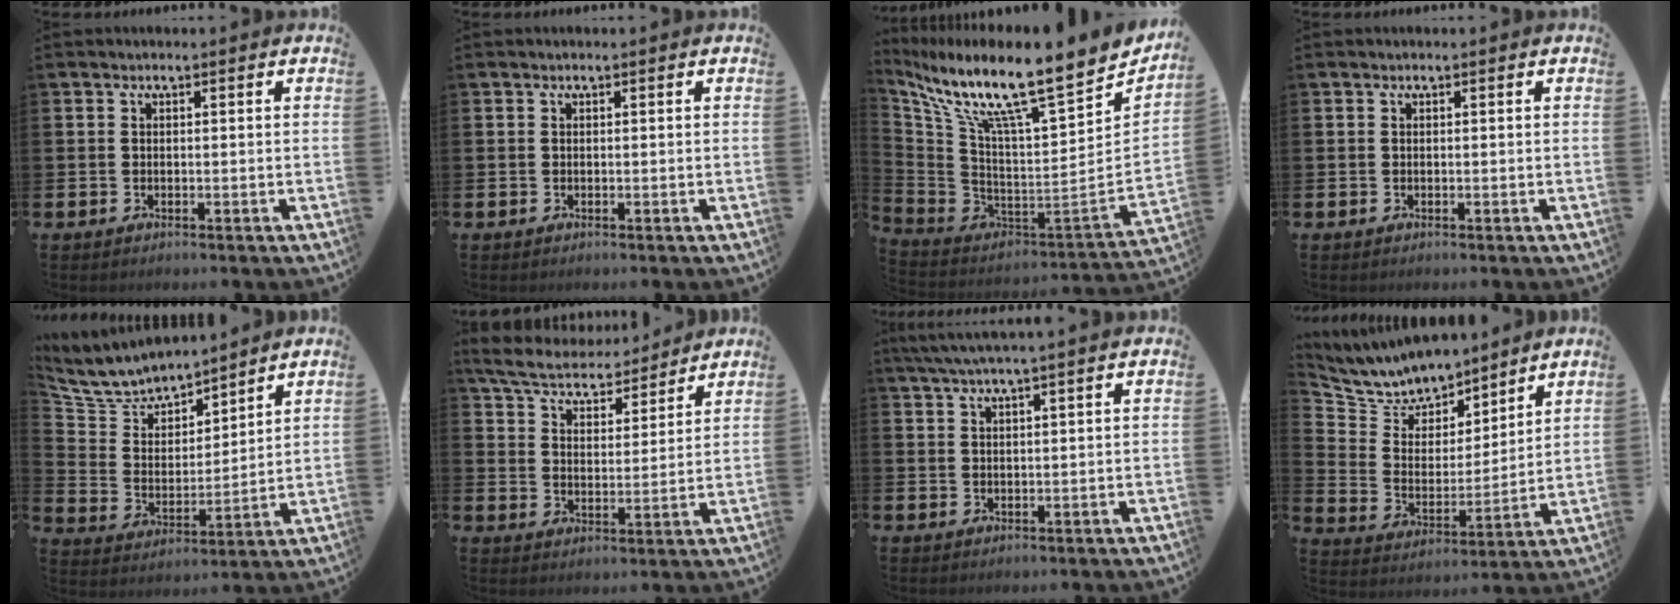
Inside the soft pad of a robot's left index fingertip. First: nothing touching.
{"total": 0.0}
{"total": 11.3, "force": [8.9, 1.9, 6.7], "torque": [-0.135, -0.090, 0.140]}
{"total": 0.0}
{"total": 7.1, "force": [6.8, 1.7, 0.7], "torque": [-0.057, -0.055, 0.118]}
{"total": 6.6, "force": [6.2, 1.6, 1.6], "torque": [-0.060, -0.043, 0.108]}
{"total": 3.5, "force": [3.1, -0.5, 1.7], "torque": [-0.043, -0.002, 0.057]}
{"total": 7.5, "force": [7.2, 2.0, -0.3], "torque": [-0.044, -0.066, 0.129]}